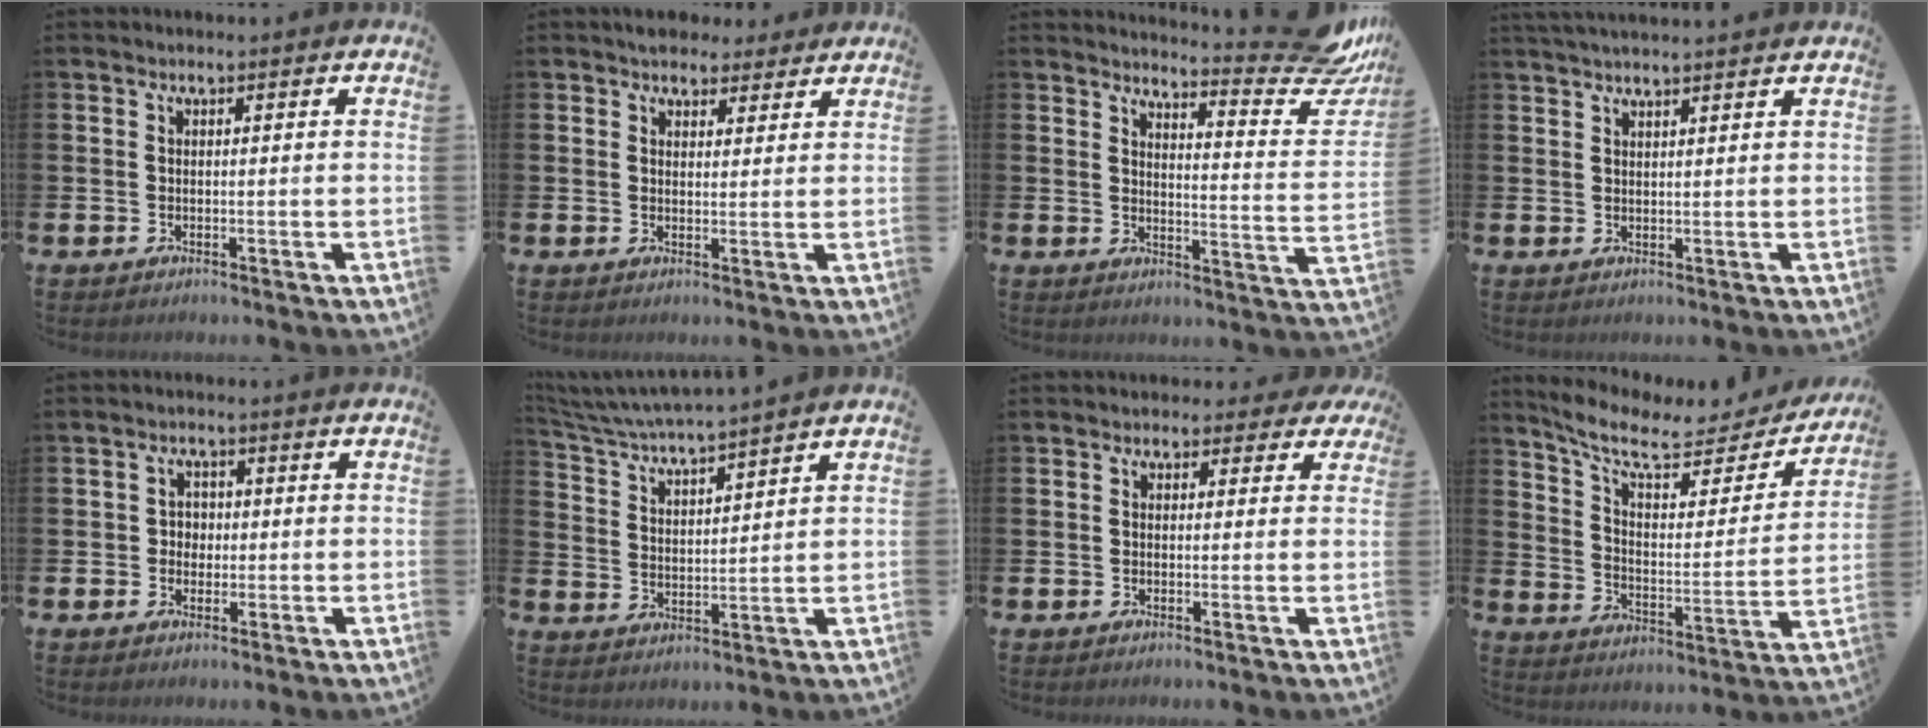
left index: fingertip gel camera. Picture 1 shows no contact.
{"total": 4.1, "force": [3.6, 1.9, -0.3], "torque": [0.014, -0.015, 0.064]}
{"total": 6.2, "force": [5.4, 0.7, 2.9], "torque": [-0.023, -0.067, 0.076]}
{"total": 1.8, "force": [1.8, -0.3, 0.2], "torque": [0.001, -0.007, 0.032]}
{"total": 2.2, "force": [0.0, 2.1, 0.6], "torque": [-0.007, 0.005, -0.006]}
{"total": 5.1, "force": [5.0, -0.5, 0.8], "torque": [-0.039, -0.038, 0.084]}
{"total": 1.4, "force": [0.4, 1.3, 0.2], "torque": [0.004, 0.008, 0.002]}
{"total": 9.5, "force": [7.7, 3.3, 4.3], "torque": [-0.104, -0.050, 0.127]}